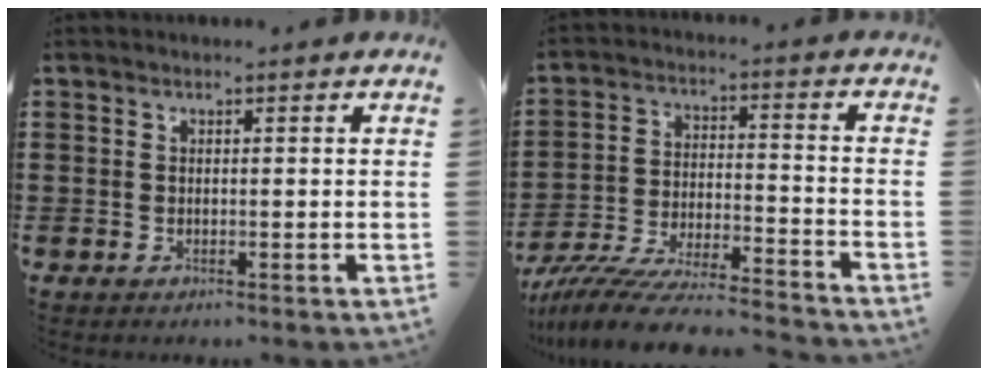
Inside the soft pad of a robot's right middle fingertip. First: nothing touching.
{"total": 9.5, "force": [-8.8, 0.6, 3.5], "torque": [-0.071, 0.006, -0.176]}